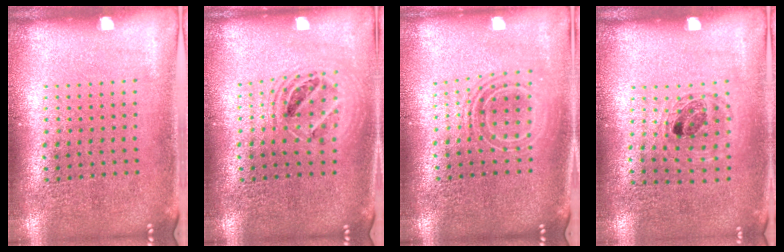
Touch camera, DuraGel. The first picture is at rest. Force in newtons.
{"total": 1.5, "press": 1.4, "slide": 0.7}
{"total": 1.7, "press": 1.3, "slide": 1.1}
{"total": 0.9, "press": 0.9, "slide": 0.0}